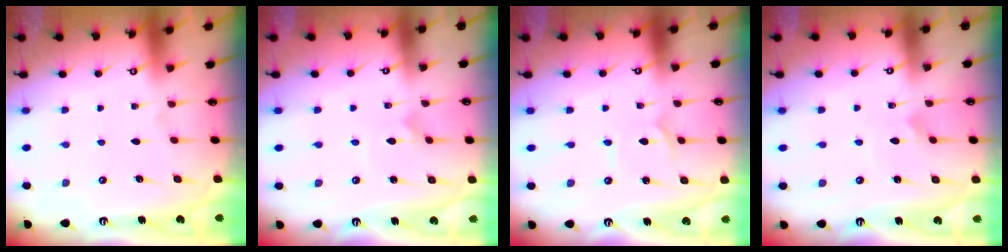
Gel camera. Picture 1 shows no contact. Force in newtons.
{"total": 1.3, "press": 1.3, "slide": 0.1}
{"total": 1.4, "press": 1.3, "slide": 0.1}
{"total": 2.9, "press": 2.9, "slide": 0.2}